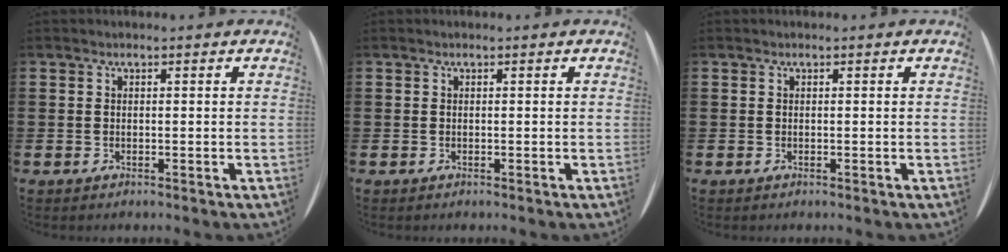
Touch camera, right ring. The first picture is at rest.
{"total": 0.0}
{"total": 0.0}